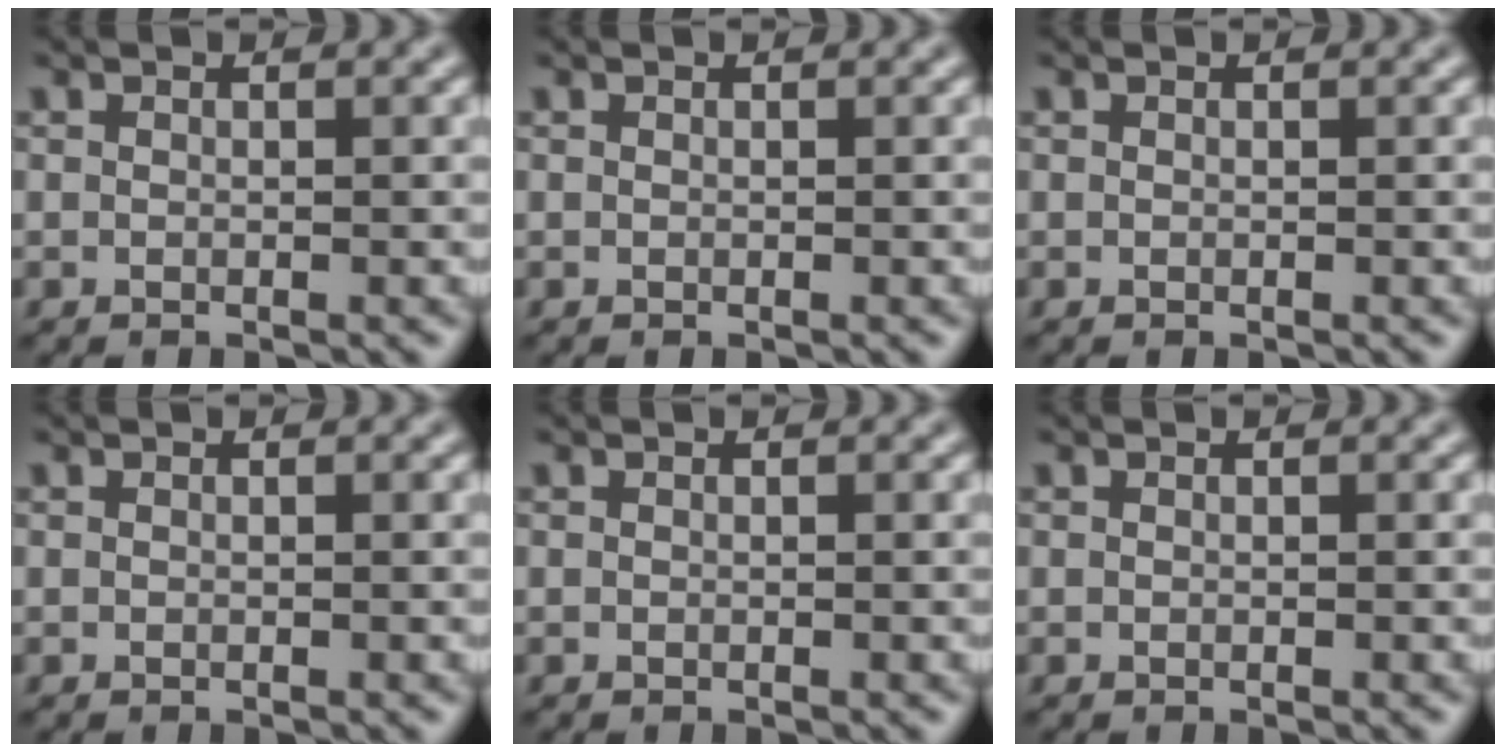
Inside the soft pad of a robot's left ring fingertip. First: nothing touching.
{"total": 0.0}
{"total": 0.0}
{"total": 0.0}
{"total": 0.0}
{"total": 0.0}